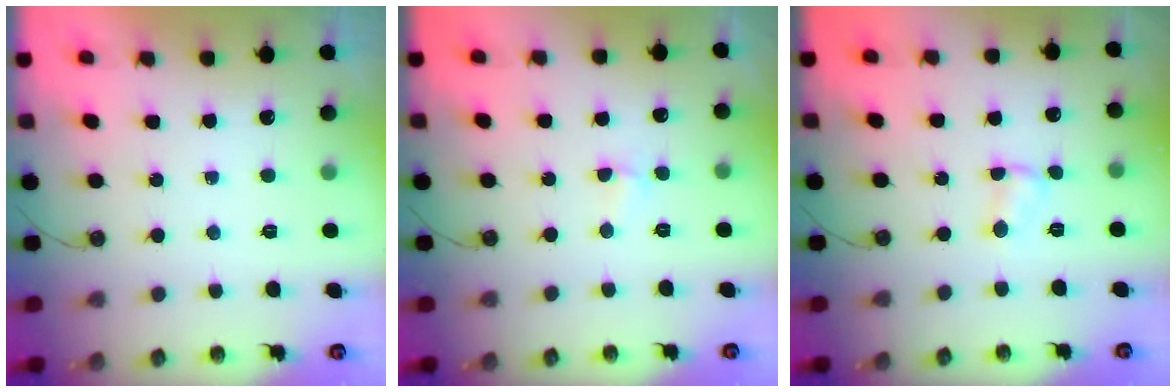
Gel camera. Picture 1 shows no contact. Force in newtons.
{"total": 3.4, "press": 3.4, "slide": 0.5}
{"total": 2.7, "press": 2.7, "slide": 0.3}